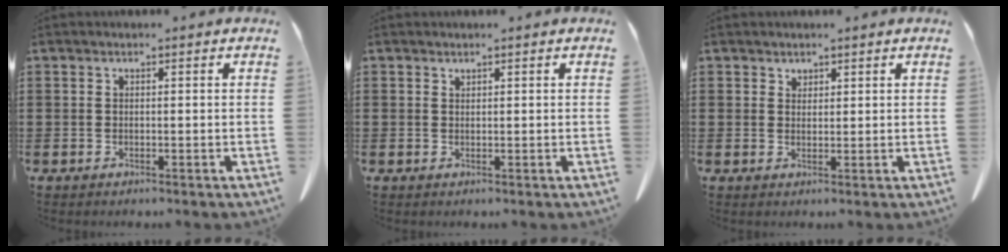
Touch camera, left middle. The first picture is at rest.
{"total": 0.6, "force": [0.6, 0.3, 0.0], "torque": [-0.002, -0.001, 0.012]}
{"total": 1.7, "force": [1.4, 0.9, -0.1], "torque": [-0.001, 0.003, 0.029]}